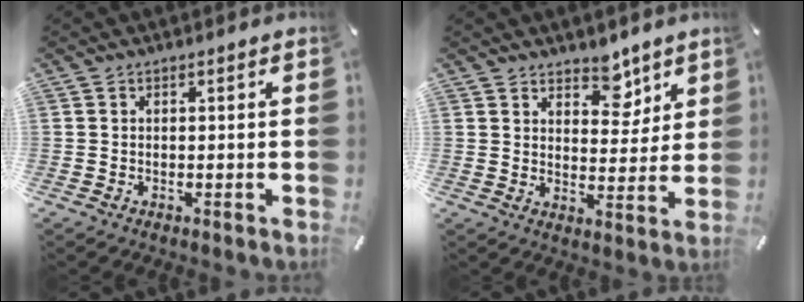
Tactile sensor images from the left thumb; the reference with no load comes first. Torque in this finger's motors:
{"motor_torque": [0.86, -0.02, 0.01, 0.07, 0.00]}